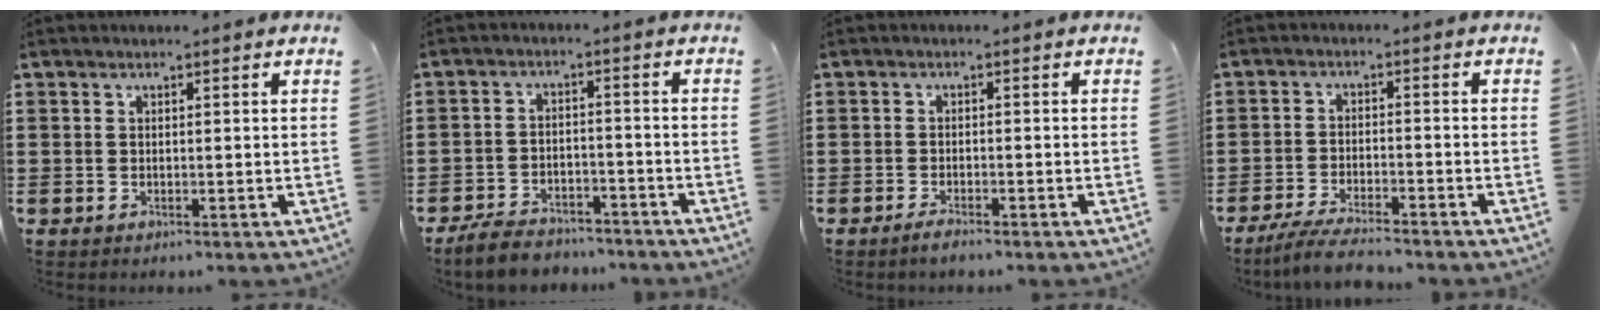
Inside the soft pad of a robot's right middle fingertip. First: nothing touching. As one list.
[{"total": 5.0, "force": [-4.8, 1.0, 1.1], "torque": [-0.034, 0.004, -0.098]}, {"total": 1.6, "force": [-1.3, 0.0, 0.9], "torque": [-0.019, -0.004, -0.022]}, {"total": 4.7, "force": [-4.3, 0.1, 2.1], "torque": [-0.049, -0.013, -0.083]}]